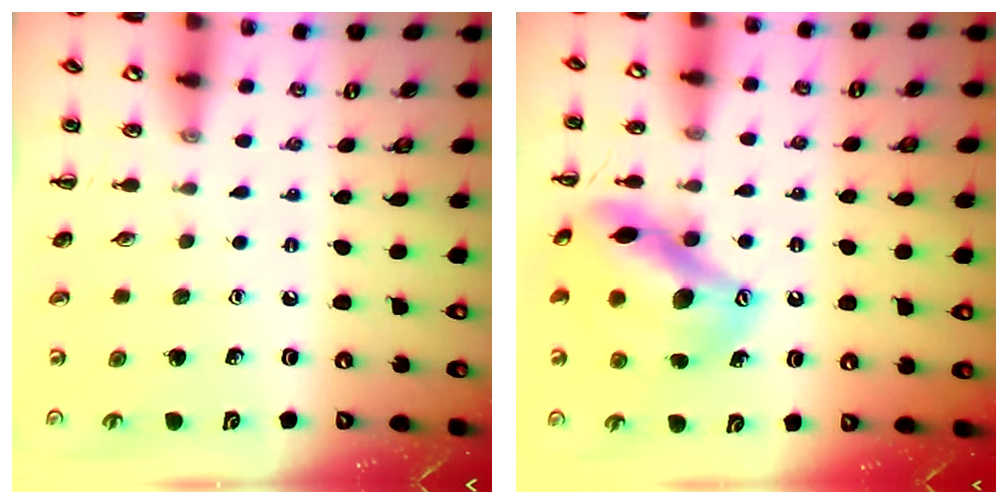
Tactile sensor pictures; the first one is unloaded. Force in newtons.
{"total": 15.6, "press": 15.2, "slide": 3.7}